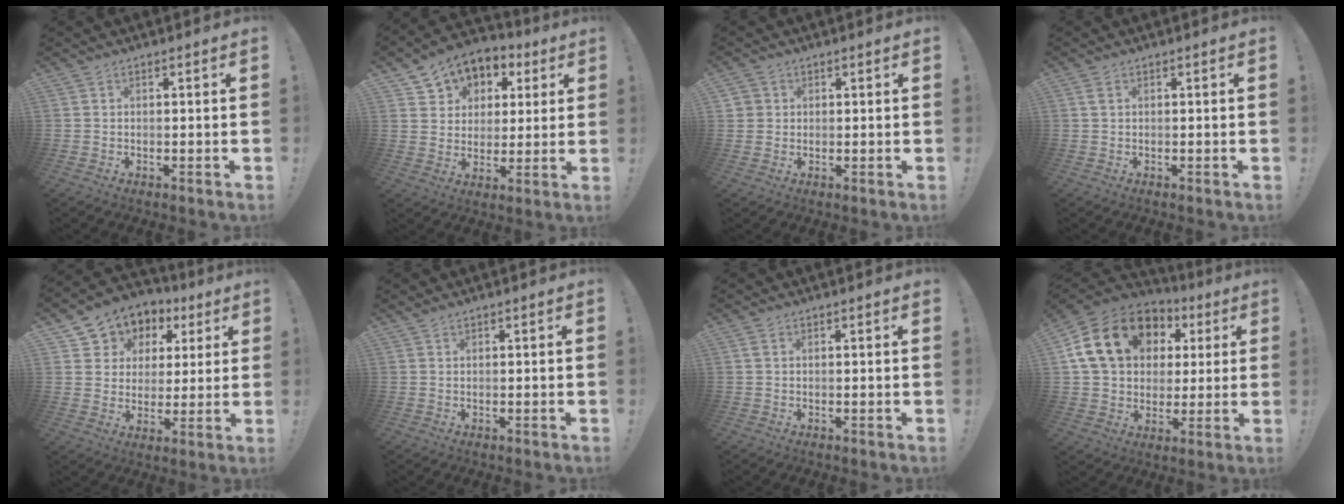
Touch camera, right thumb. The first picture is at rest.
{"total": 8.4, "force": [4.0, 7.2, 1.8], "torque": [-0.031, -0.030, 0.082]}
{"total": 2.1, "force": [0.7, 2.0, 0.3], "torque": [-0.006, 0.000, 0.014]}
{"total": 1.2, "force": [0.6, 0.6, 0.9], "torque": [-0.011, -0.001, 0.009]}
{"total": 7.7, "force": [3.2, 6.8, 1.6], "torque": [-0.028, -0.031, 0.064]}
{"total": 0.7, "force": [0.6, 0.1, 0.3], "torque": [-0.006, 0.001, 0.011]}
{"total": 0.9, "force": [0.6, 0.2, 0.6], "torque": [-0.004, -0.001, 0.009]}
{"total": 21.0, "force": [7.5, 15.4, 12.1], "torque": [-0.205, -0.007, 0.154]}